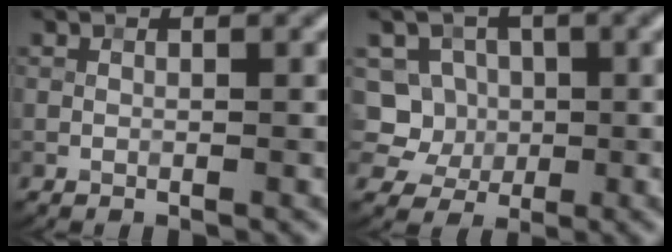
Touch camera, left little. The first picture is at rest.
{"total": 5.4, "force": [-0.3, 5.2, 1.6], "torque": [-0.024, 0.032, -0.024]}